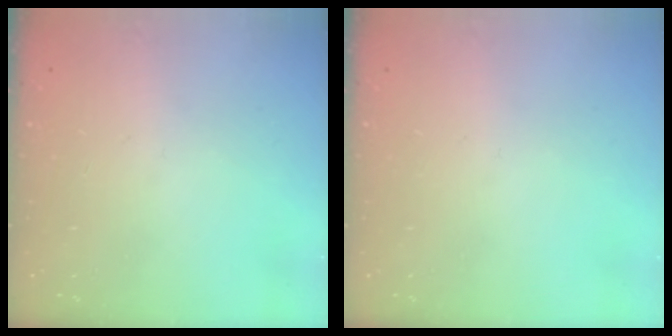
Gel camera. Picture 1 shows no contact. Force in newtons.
{"total": 0.0}